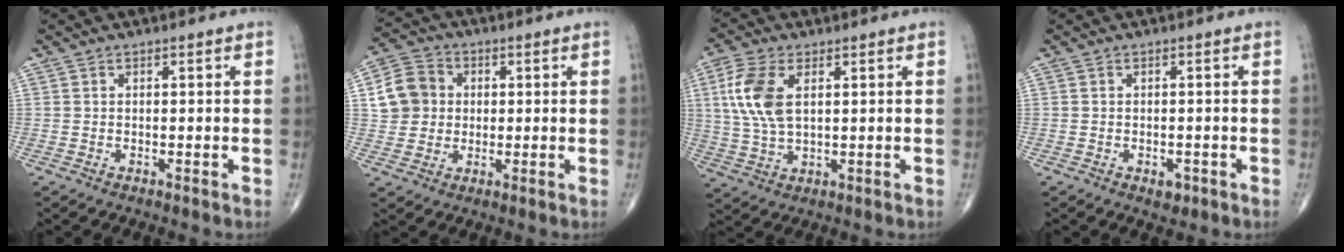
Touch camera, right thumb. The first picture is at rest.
{"total": 8.8, "force": [1.2, 7.9, 3.6], "torque": [-0.046, 0.009, 0.015]}
{"total": 9.9, "force": [2.7, 5.1, 8.1], "torque": [-0.181, -0.001, 0.054]}
{"total": 1.9, "force": [-0.9, 1.3, 1.2], "torque": [-0.009, 0.001, -0.008]}